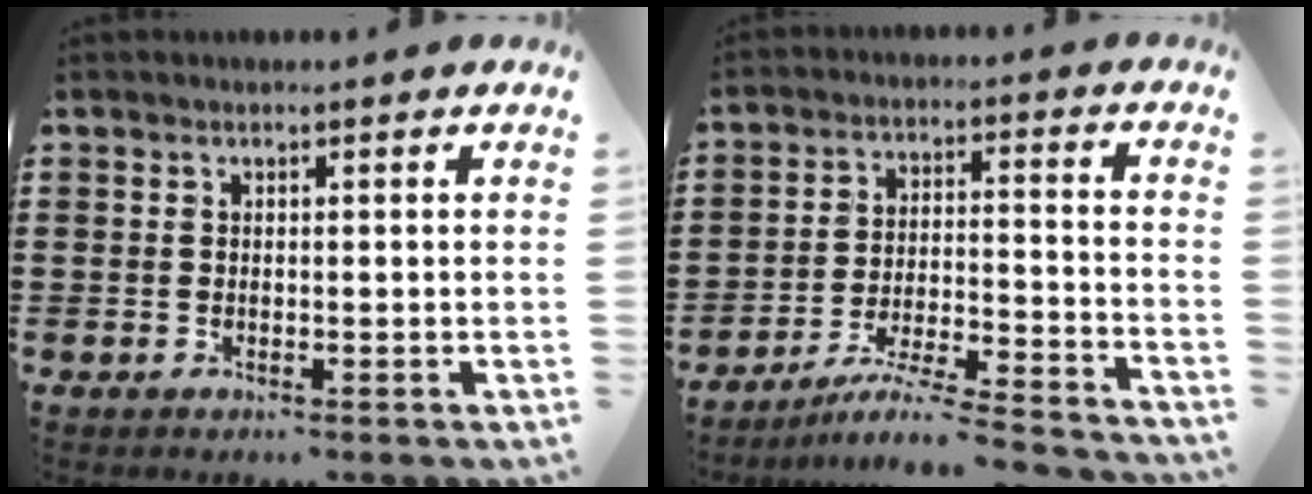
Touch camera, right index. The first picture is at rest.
{"total": 6.5, "force": [-5.8, -0.2, 2.9], "torque": [-0.057, -0.011, -0.115]}